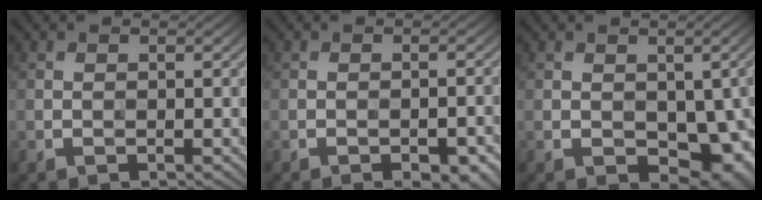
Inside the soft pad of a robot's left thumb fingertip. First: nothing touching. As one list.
[{"total": 4.5, "force": [-2.9, 1.3, 3.2], "torque": [-0.052, 0.007, -0.030]}, {"total": 8.4, "force": [-1.5, 5.2, 6.4], "torque": [-0.088, -0.027, -0.014]}]